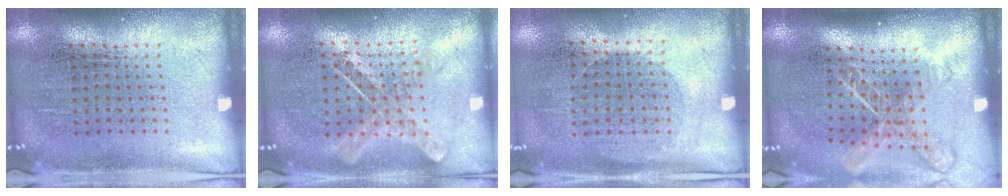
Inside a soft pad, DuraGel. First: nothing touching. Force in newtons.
{"total": 0.9, "press": 0.9, "slide": 0.1}
{"total": 1.0, "press": 0.9, "slide": 0.5}
{"total": 2.0, "press": 1.4, "slide": 1.3}